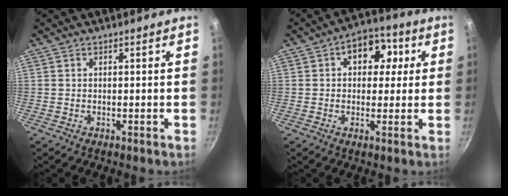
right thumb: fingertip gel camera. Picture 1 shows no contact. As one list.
[{"total": 9.4, "force": [2.5, 6.8, 6.1], "torque": [-0.040, 0.007, 0.021]}]